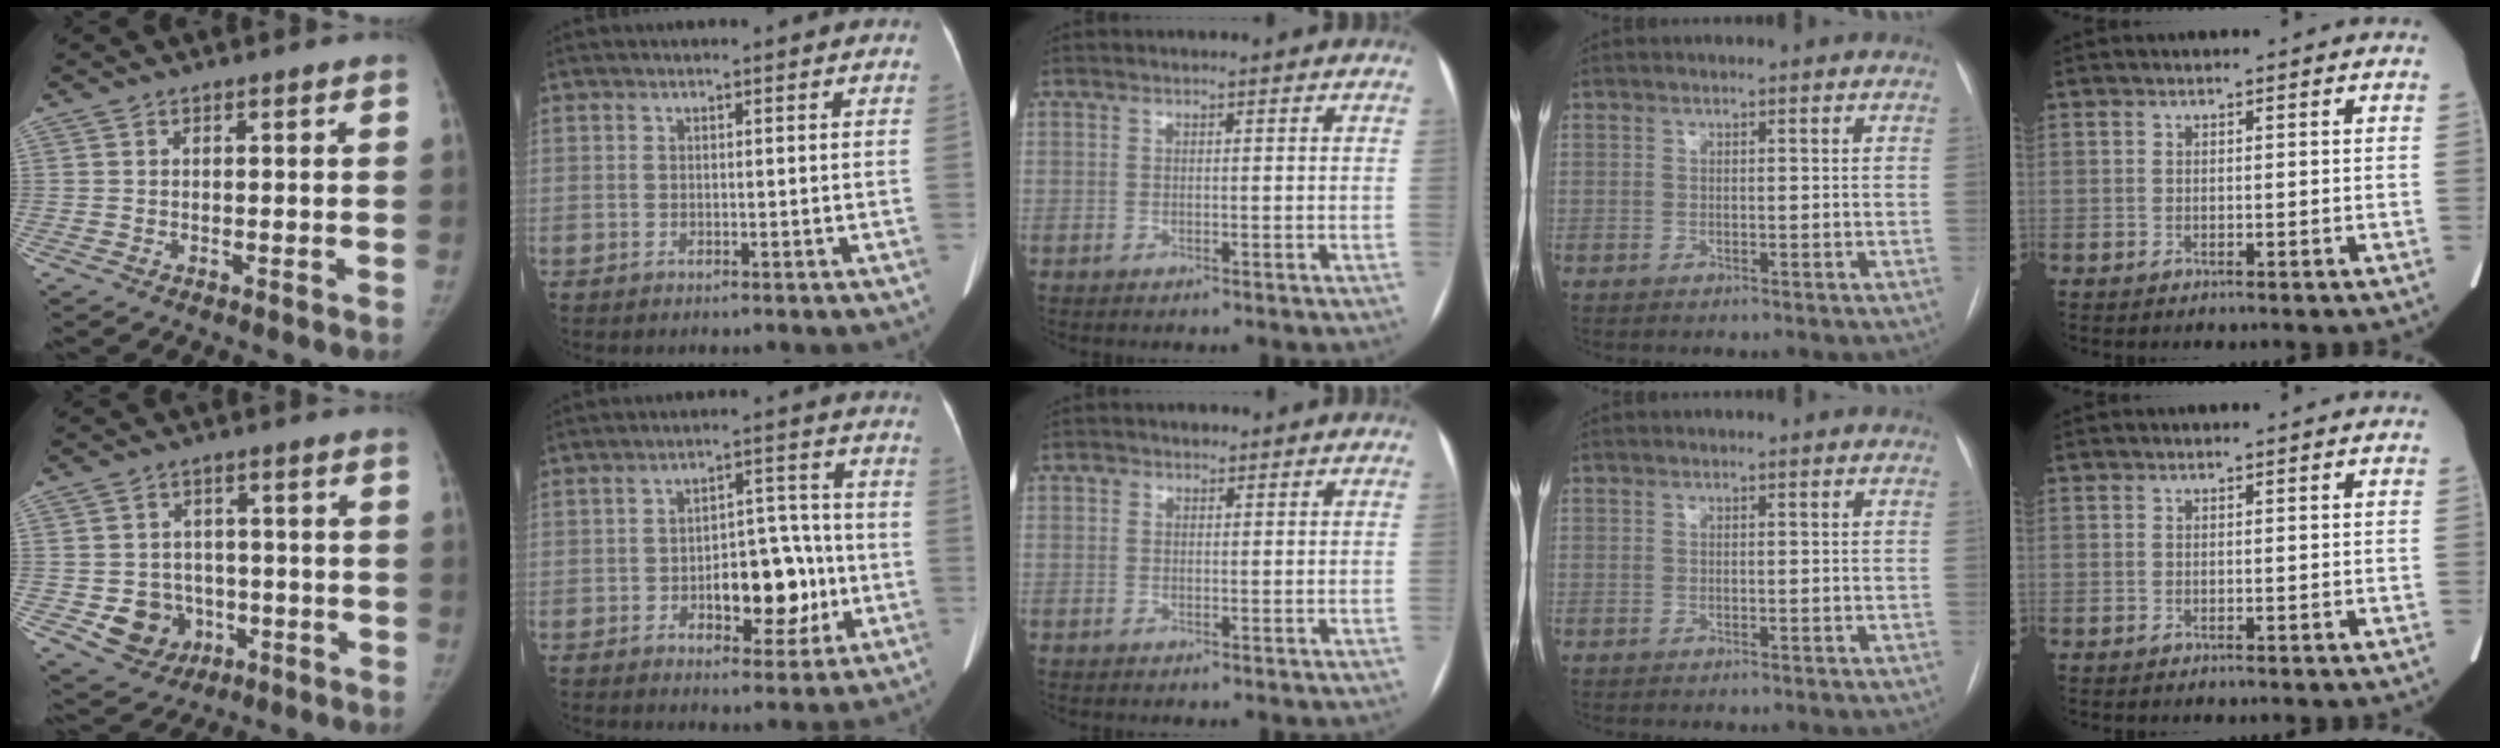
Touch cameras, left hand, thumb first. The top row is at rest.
{"thumb": {"total": 9.2, "force": [-2.6, 8.1, 3.4], "torque": [-0.024, 0.015, -0.029]}, "index": {"total": 9.6, "force": [-3.1, 4.8, 7.7], "torque": [-0.102, 0.007, -0.042]}, "middle": {"total": 1.0, "force": [0.6, 0.8, 0.2], "torque": [0.001, 0.001, 0.004]}}